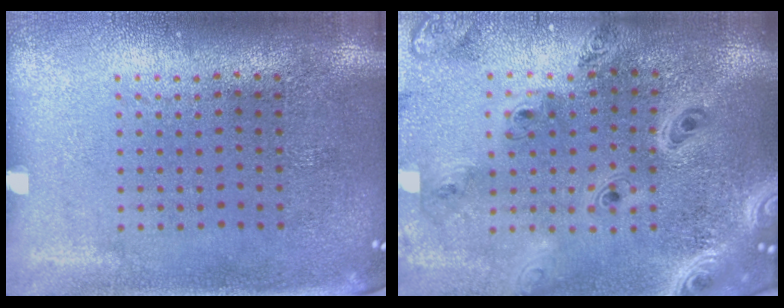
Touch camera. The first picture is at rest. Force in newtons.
{"total": 2.9, "press": 2.5, "slide": 1.6}